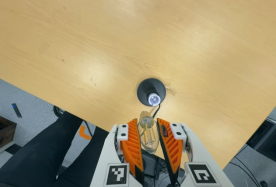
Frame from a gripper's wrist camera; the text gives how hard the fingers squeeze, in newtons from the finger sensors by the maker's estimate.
{"total": 10.5, "left": 10.6, "right": 10.5}